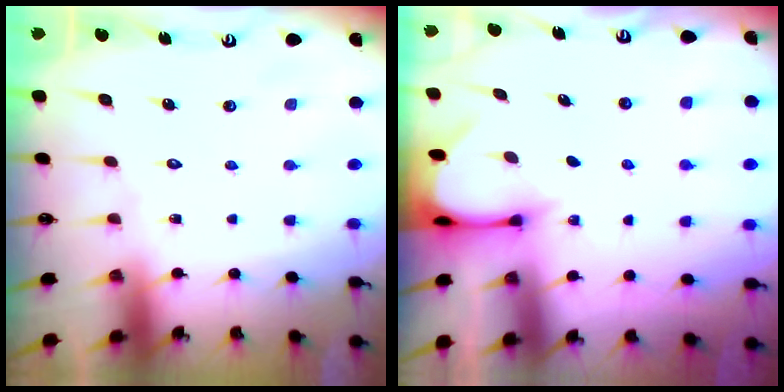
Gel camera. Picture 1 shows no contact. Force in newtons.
{"total": 3.2, "press": 3.2, "slide": 0.2}